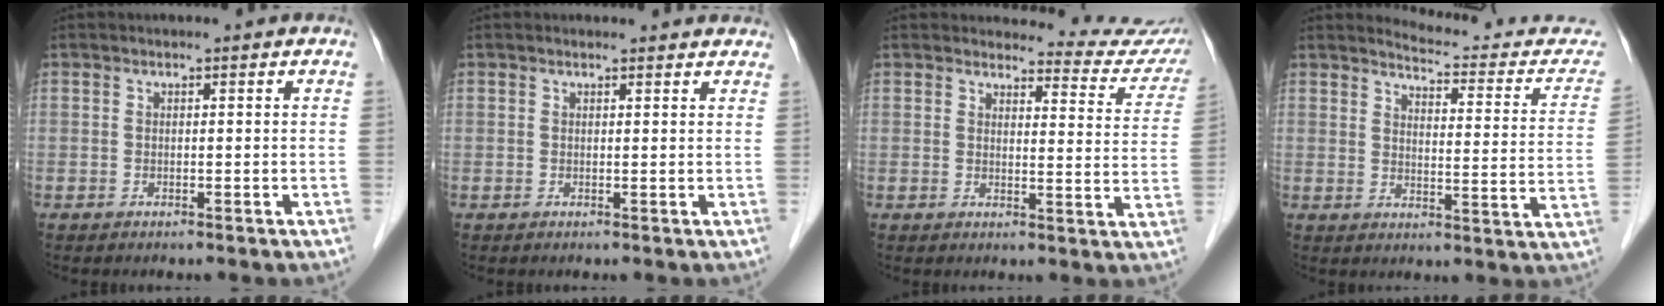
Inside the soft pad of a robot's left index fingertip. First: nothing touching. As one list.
[{"total": 3.7, "force": [3.6, 0.8, 0.6], "torque": [-0.009, 0.010, 0.031]}, {"total": 11.9, "force": [11.8, 1.3, 0.6], "torque": [0.020, -0.077, 0.104]}, {"total": 14.1, "force": [13.6, 2.2, 2.9], "torque": [-0.020, -0.053, 0.144]}]